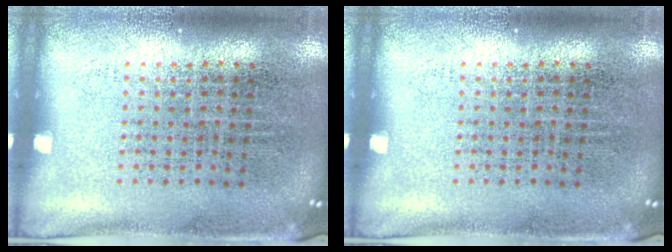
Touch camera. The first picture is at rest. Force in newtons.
{"total": 0.0}